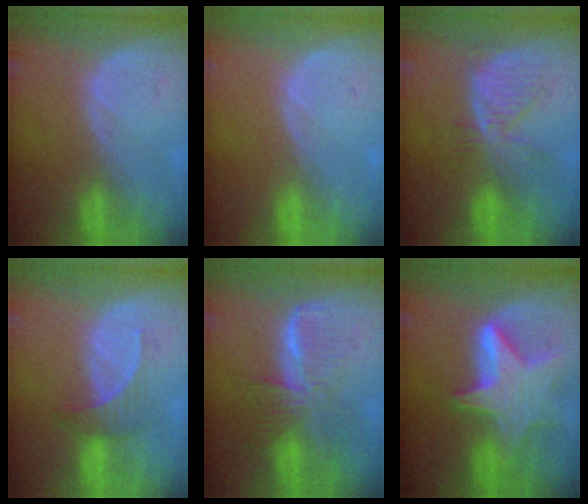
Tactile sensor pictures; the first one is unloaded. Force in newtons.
{"total": 0.0}
{"total": 6.8, "press": 6.3, "slide": 2.6}
{"total": 3.6, "press": 3.5, "slide": 0.9}
{"total": 8.1, "press": 7.0, "slide": 4.2}
{"total": 9.1, "press": 9.1, "slide": 0.8}